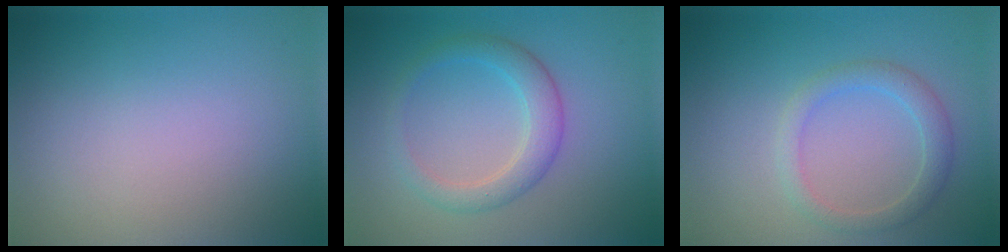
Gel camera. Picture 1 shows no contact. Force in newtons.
{"total": 2.2, "press": 2.2, "slide": 0.2}
{"total": 2.3, "press": 2.3, "slide": 0.0}